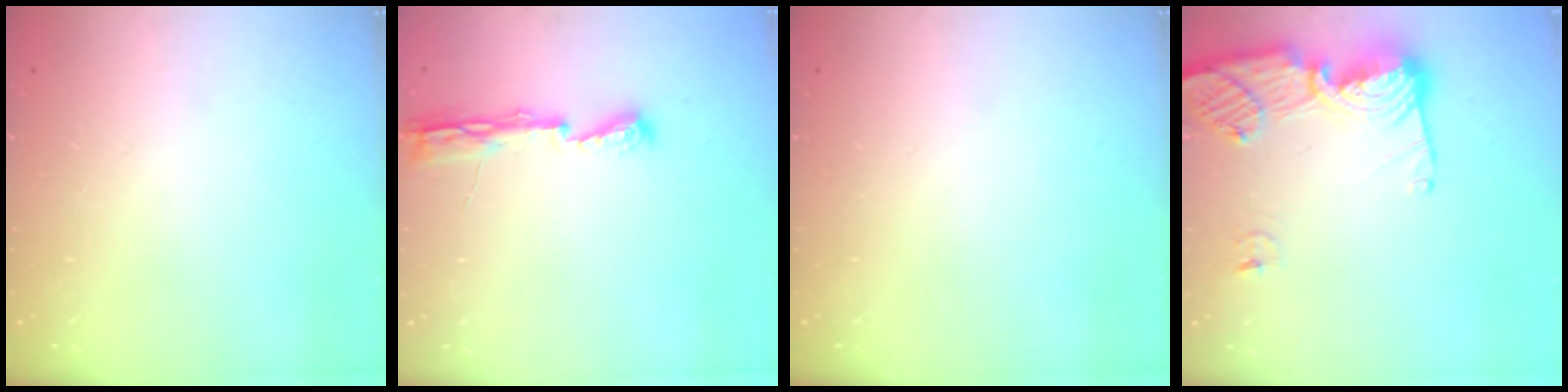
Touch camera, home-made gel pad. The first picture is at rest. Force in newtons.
{"total": 7.1, "press": 7.1, "slide": 0.8}
{"total": 0.0}
{"total": 14.0, "press": 13.9, "slide": 1.4}